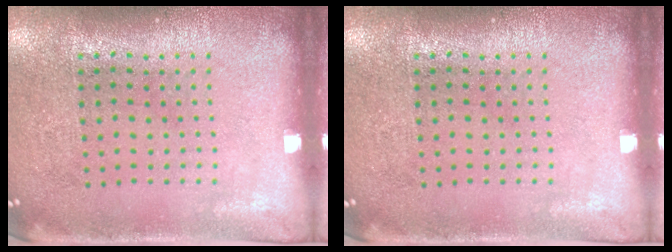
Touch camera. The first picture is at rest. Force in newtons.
{"total": 0.0}